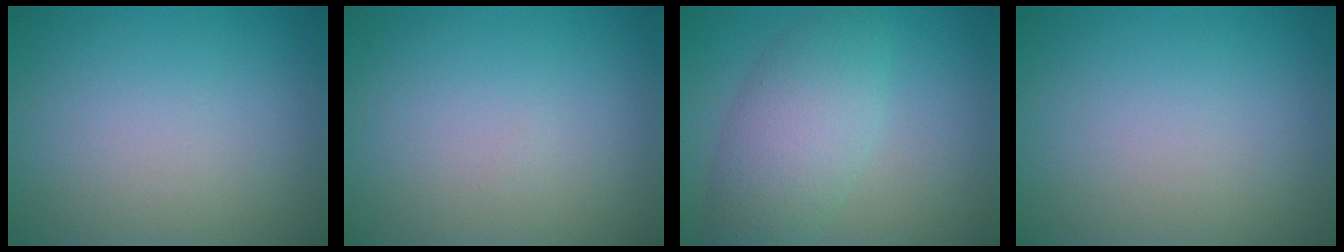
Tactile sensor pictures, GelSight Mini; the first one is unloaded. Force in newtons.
{"total": 0.0}
{"total": 5.5, "press": 5.5, "slide": 0.2}
{"total": 0.0}